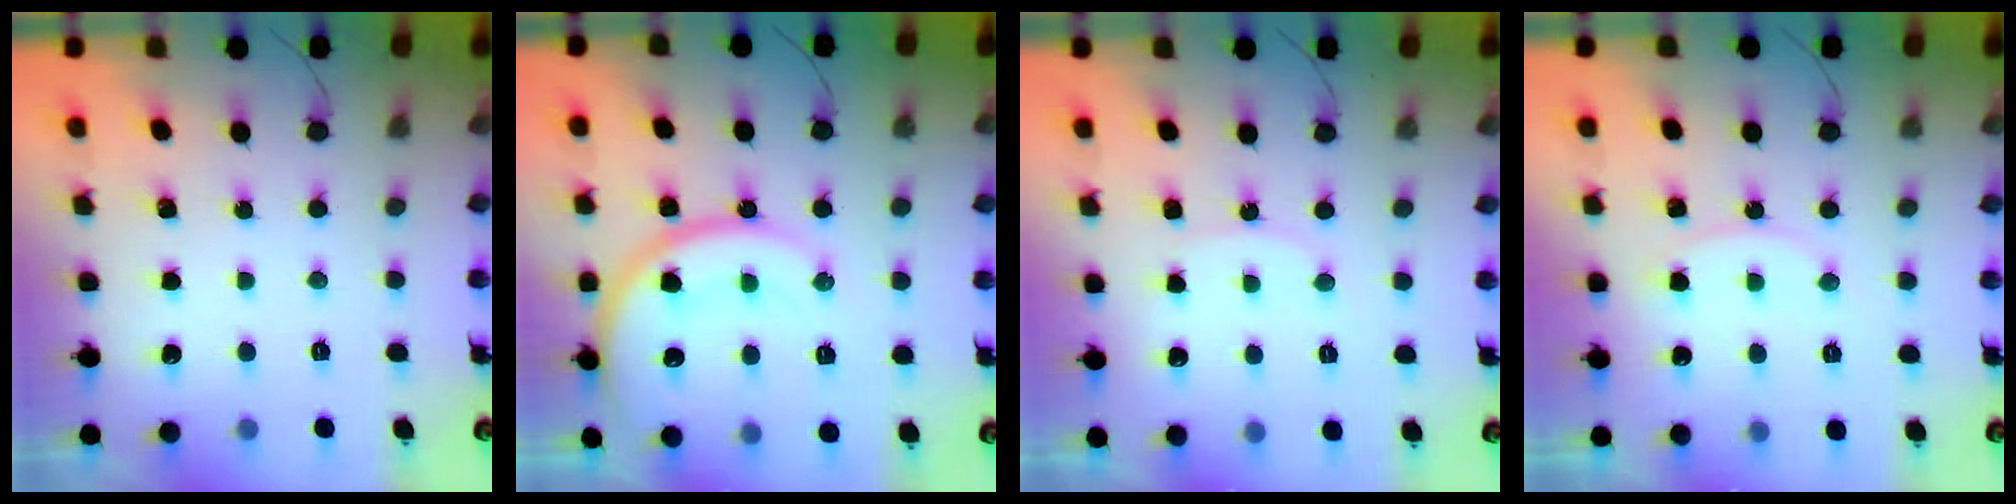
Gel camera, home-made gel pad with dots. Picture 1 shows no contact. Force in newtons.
{"total": 16.5, "press": 16.4, "slide": 1.6}
{"total": 6.0, "press": 6.0, "slide": 0.7}
{"total": 6.1, "press": 6.1, "slide": 0.5}